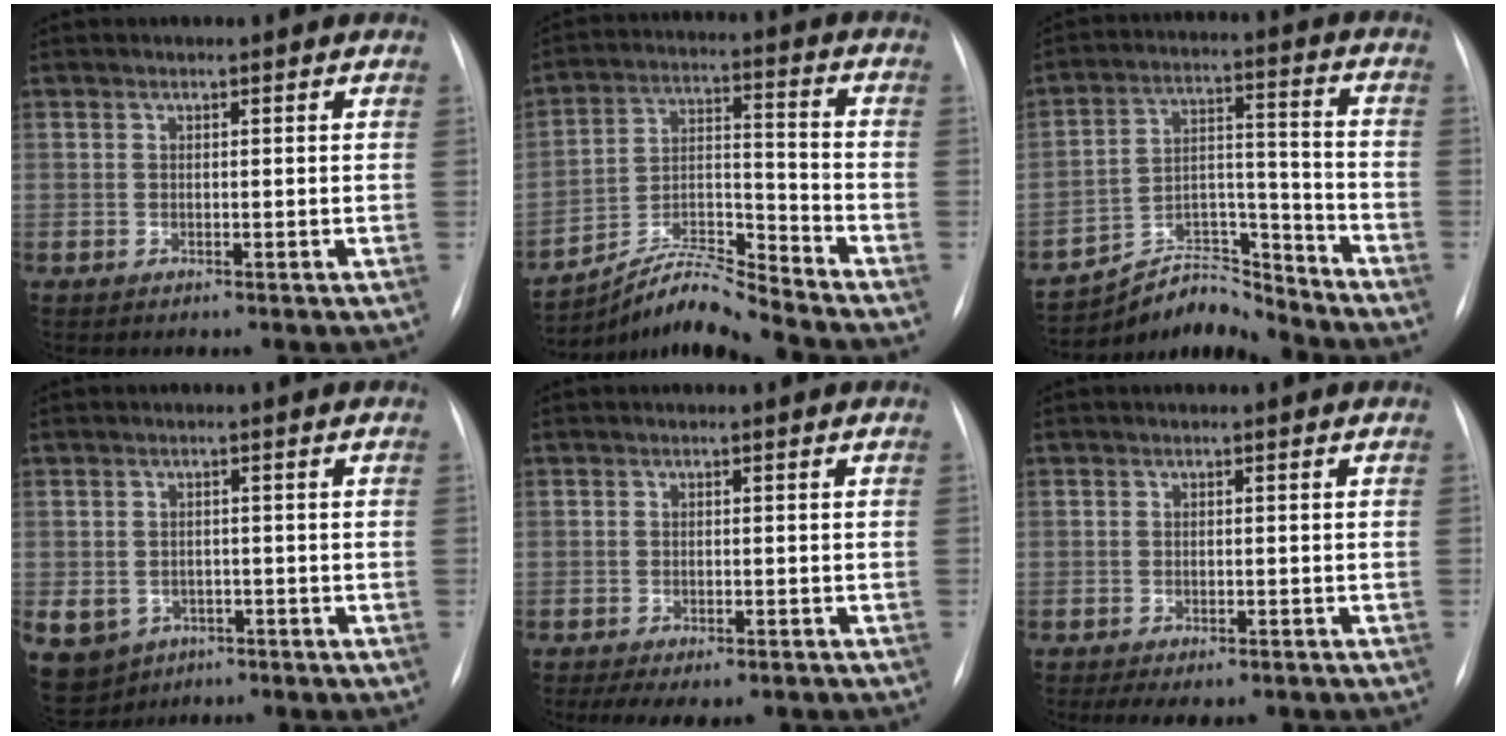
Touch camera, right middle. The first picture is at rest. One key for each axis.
{"total": 9.1, "fx": -8.8, "fy": -1.6, "fz": 1.3, "tx": -0.031, "ty": 0.024, "tz": -0.160}
{"total": 10.1, "fx": -10.0, "fy": 1.3, "fz": -0.6, "tx": 0.021, "ty": 0.062, "tz": -0.178}
{"total": 12.6, "fx": -5.7, "fy": 10.3, "fz": 4.5, "tx": -0.134, "ty": 0.002, "tz": -0.070}
{"total": 6.8, "fx": -5.0, "fy": 3.1, "fz": 3.3, "tx": -0.041, "ty": -0.001, "tz": -0.066}
{"total": 5.6, "fx": -4.2, "fy": 2.7, "fz": 2.6, "tx": -0.029, "ty": 0.001, "tz": -0.052}